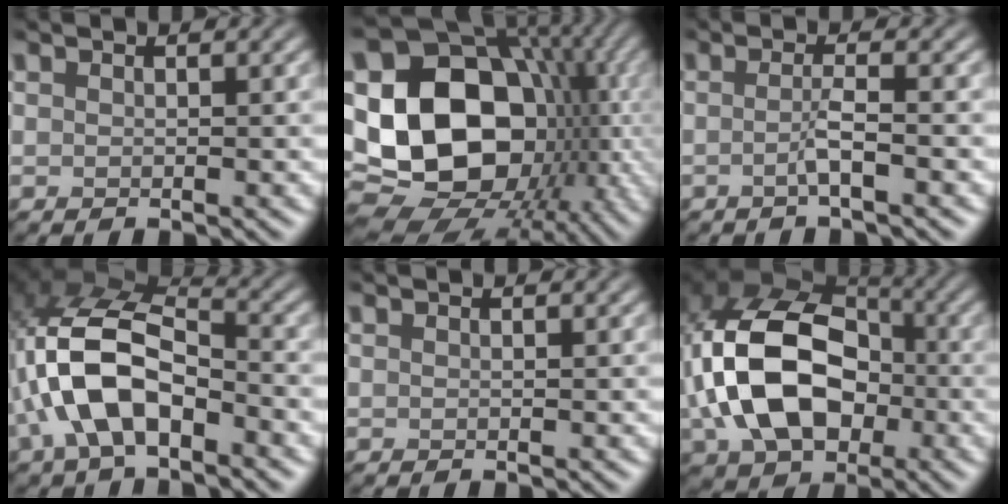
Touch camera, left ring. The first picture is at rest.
{"total": 20.4, "force": [-2.8, 16.1, 12.3], "torque": [-0.199, -0.017, -0.064]}
{"total": 2.2, "force": [-1.8, -0.2, 1.2], "torque": [-0.020, -0.007, -0.042]}
{"total": 9.1, "force": [-4.3, 4.1, 6.8], "torque": [-0.145, 0.014, -0.095]}
{"total": 0.0}
{"total": 12.8, "force": [-2.4, 8.7, 9.0], "torque": [-0.196, -0.004, -0.059]}